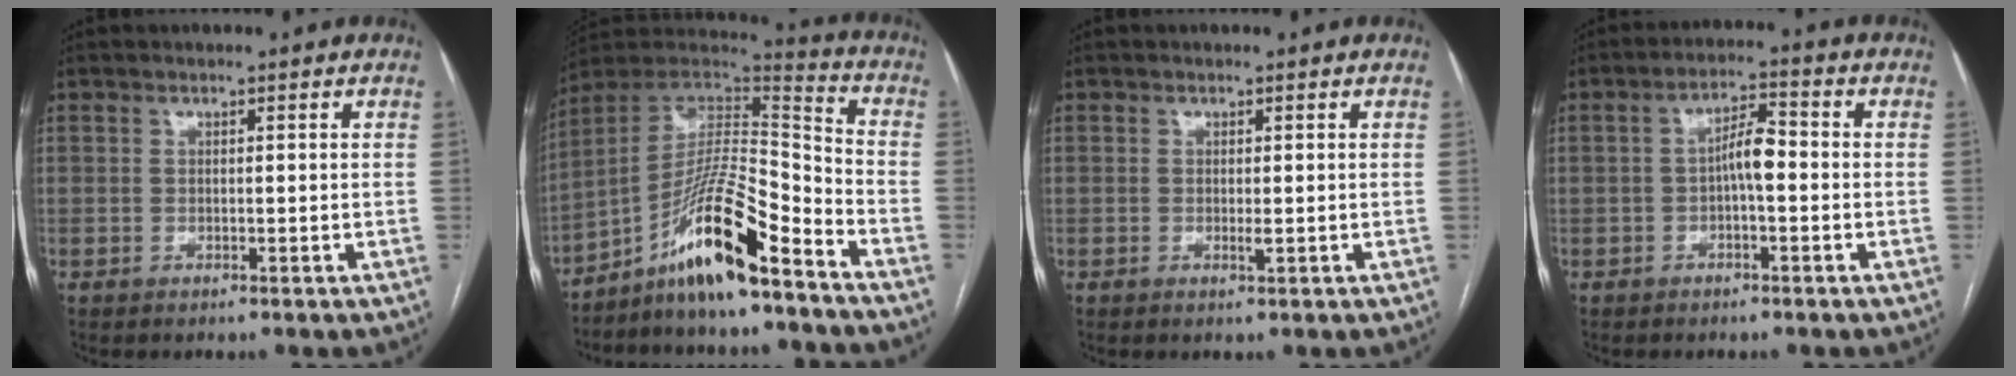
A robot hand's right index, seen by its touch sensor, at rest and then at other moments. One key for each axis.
{"total": 15.4, "fx": -10.1, "fy": 1.5, "fz": 11.5, "tx": -0.211, "ty": 0.015, "tz": -0.178}
{"total": 0.8, "fx": 0.0, "fy": 0.1, "fz": 0.8, "tx": -0.015, "ty": -0.004, "tz": 0.001}
{"total": 4.5, "fx": -0.6, "fy": 1.2, "fz": 4.3, "tx": -0.074, "ty": 0.016, "tz": -0.011}